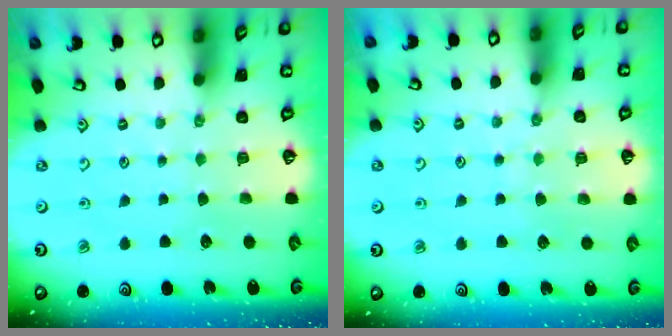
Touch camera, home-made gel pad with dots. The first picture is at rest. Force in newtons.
{"total": 5.9, "press": 5.9, "slide": 0.5}